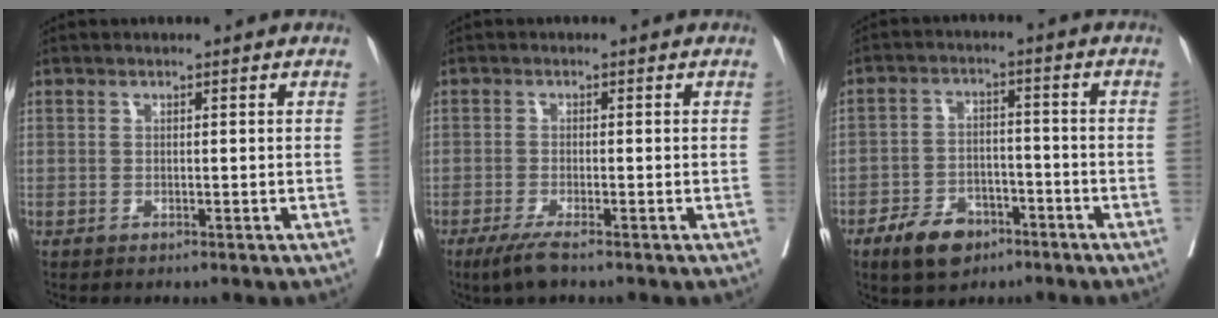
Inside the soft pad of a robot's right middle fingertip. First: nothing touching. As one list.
[{"total": 3.5, "force": [-2.5, 0.2, 2.5], "torque": [-0.053, -0.011, -0.048]}, {"total": 7.3, "force": [-4.7, 4.1, 3.7], "torque": [-0.067, 0.004, -0.077]}]